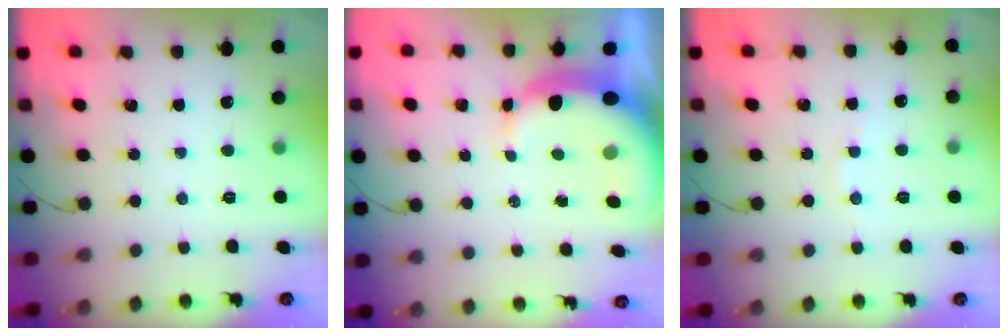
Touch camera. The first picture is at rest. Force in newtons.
{"total": 9.4, "press": 9.2, "slide": 1.9}
{"total": 2.6, "press": 2.5, "slide": 0.8}